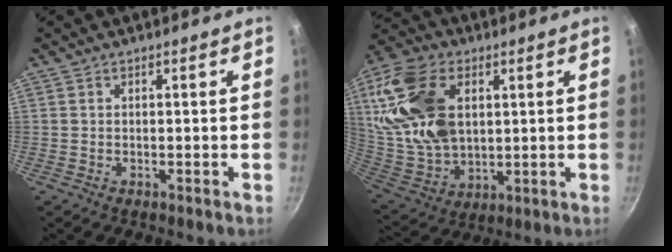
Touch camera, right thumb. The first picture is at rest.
{"total": 21.8, "force": [5.3, 13.6, 16.2], "torque": [-0.334, -0.012, 0.104]}